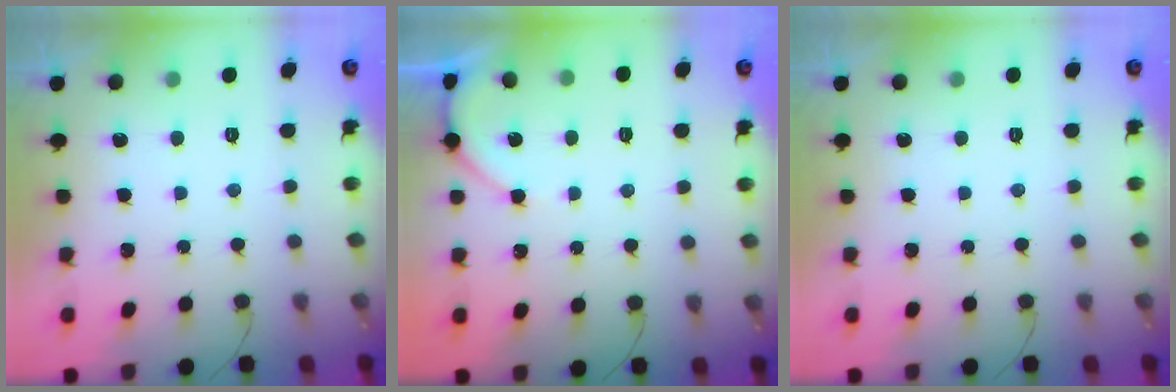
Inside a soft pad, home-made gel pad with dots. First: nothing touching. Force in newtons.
{"total": 2.9, "press": 2.8, "slide": 0.4}
{"total": 0.0}